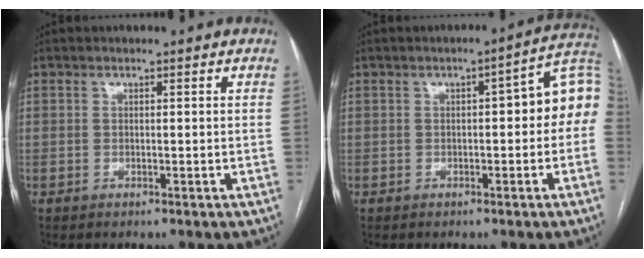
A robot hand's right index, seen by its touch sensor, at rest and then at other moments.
{"total": 8.7, "force": [0.5, 2.2, 8.4], "torque": [-0.104, 0.041, 0.003]}